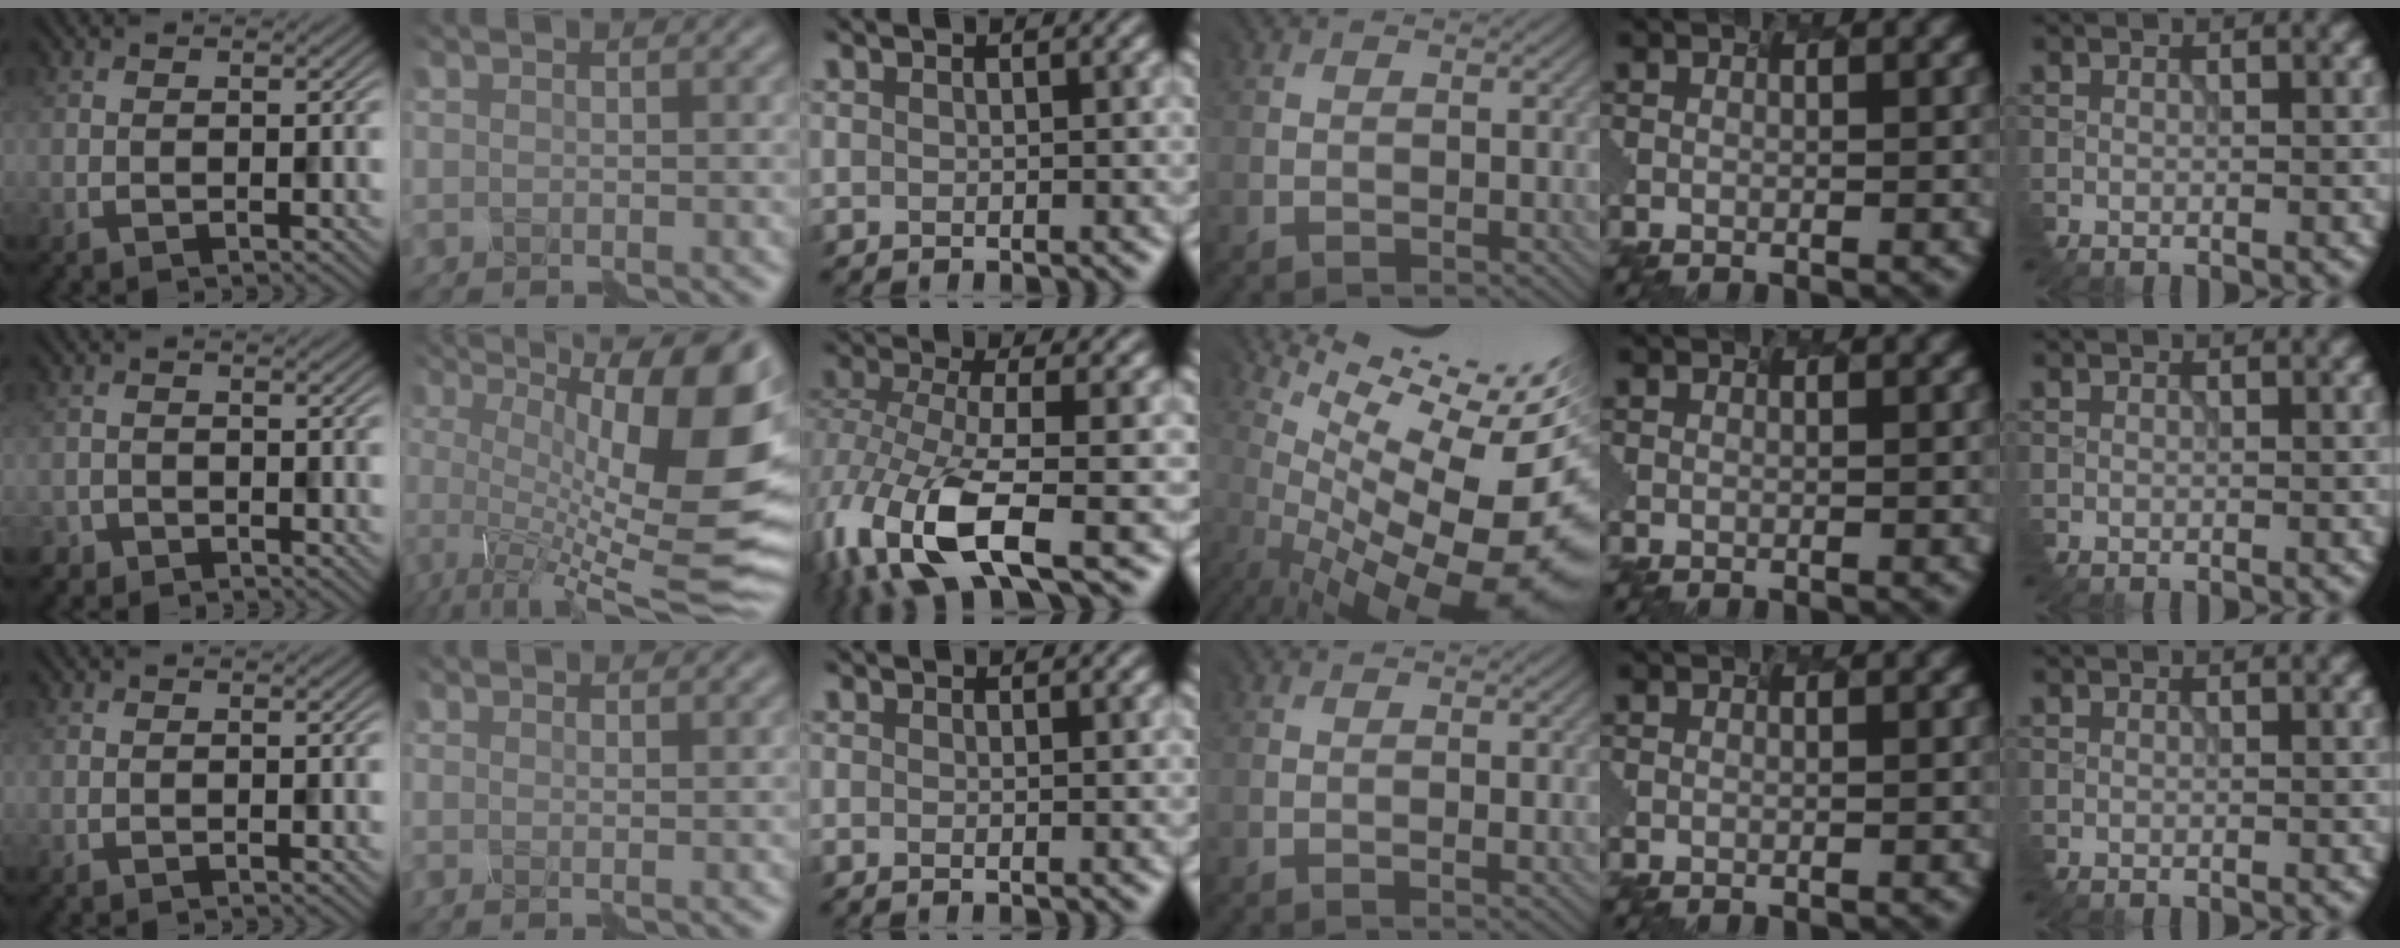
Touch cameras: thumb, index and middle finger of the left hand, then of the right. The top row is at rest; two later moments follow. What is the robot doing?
{"motion": "disassemble", "object": "velcro strap"}